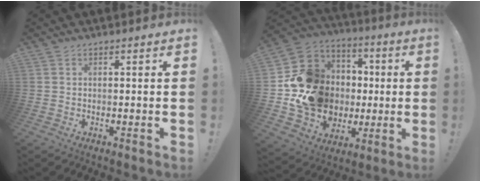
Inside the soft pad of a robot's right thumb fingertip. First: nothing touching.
{"total": 17.8, "force": [-1.1, 16.5, 6.5], "torque": [-0.078, 0.016, 0.025]}